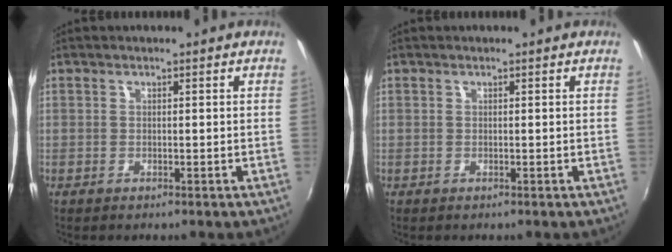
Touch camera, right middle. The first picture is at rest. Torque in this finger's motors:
{"motor_torque": [-0.11, 0.33, 0.00, -0.01]}